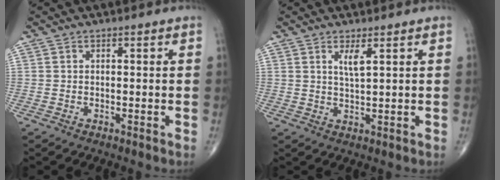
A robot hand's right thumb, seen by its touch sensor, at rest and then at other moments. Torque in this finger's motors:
{"motor_torque": [-0.24, 0.43, 0.32, 0.17, 0.01]}